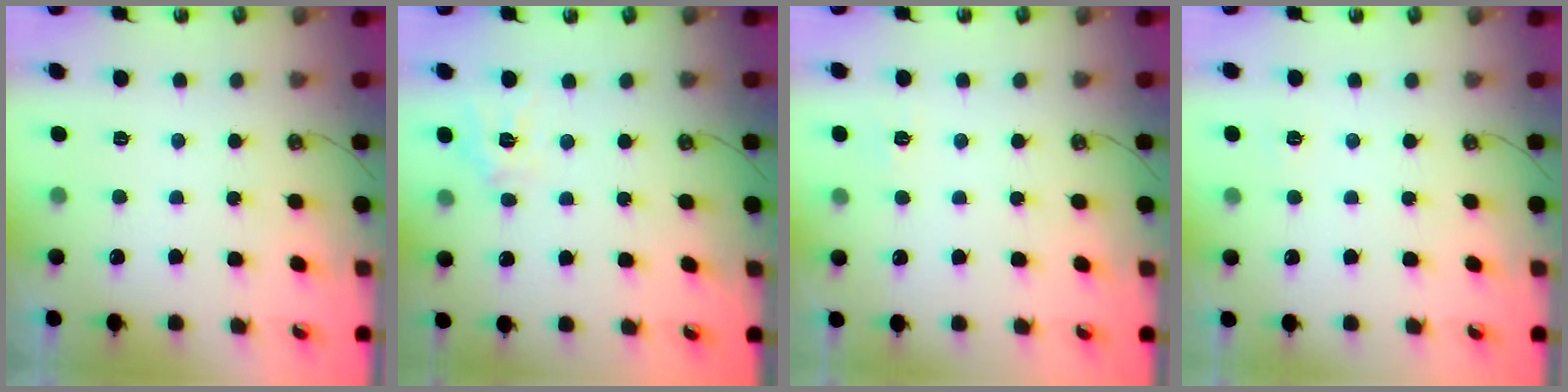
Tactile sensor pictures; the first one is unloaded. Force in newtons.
{"total": 9.0, "press": 9.0, "slide": 0.5}
{"total": 4.6, "press": 4.6, "slide": 0.5}
{"total": 2.6, "press": 2.6, "slide": 0.3}